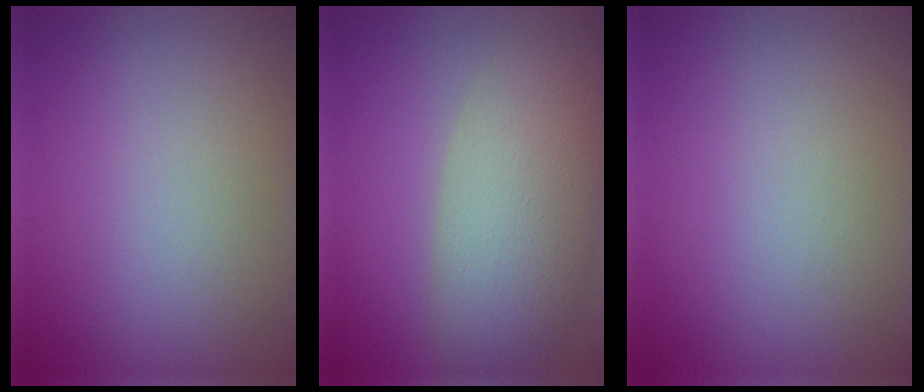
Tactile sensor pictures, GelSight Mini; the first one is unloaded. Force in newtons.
{"total": 7.6, "press": 7.6, "slide": 0.4}
{"total": 0.0}